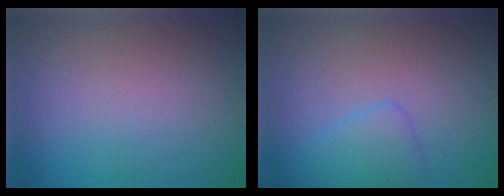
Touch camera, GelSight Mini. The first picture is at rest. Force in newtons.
{"total": 2.6, "press": 2.6, "slide": 0.1}